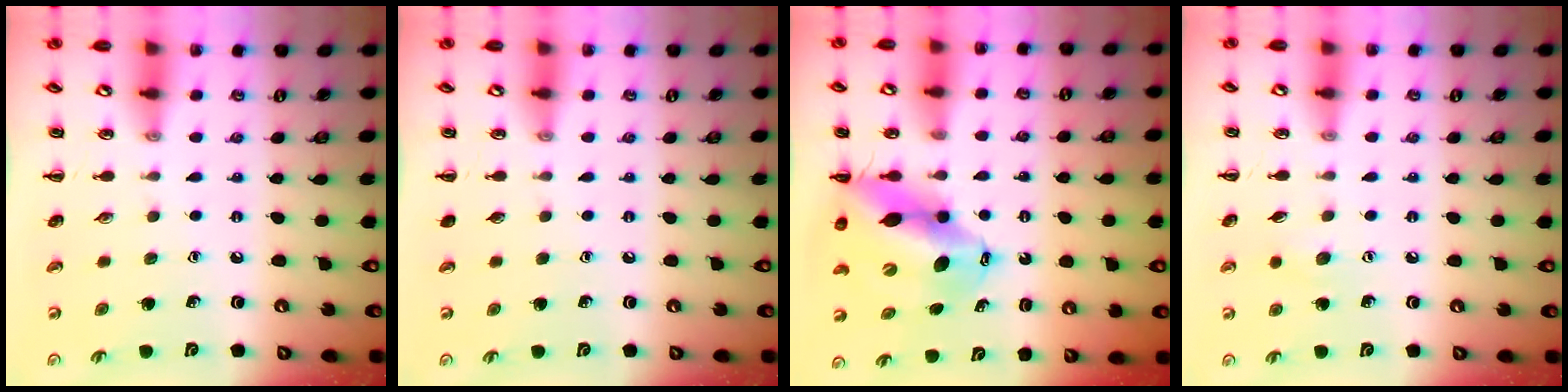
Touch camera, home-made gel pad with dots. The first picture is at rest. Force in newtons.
{"total": 0.0}
{"total": 13.5, "press": 12.9, "slide": 3.7}
{"total": 4.6, "press": 4.5, "slide": 1.2}